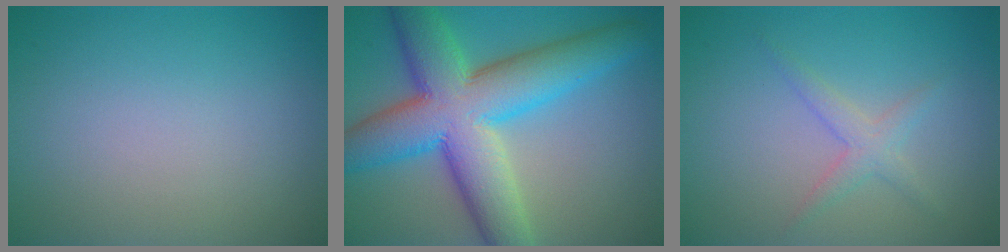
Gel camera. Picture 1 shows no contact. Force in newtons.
{"total": 12.0, "press": 12.0, "slide": 0.5}
{"total": 1.9, "press": 1.9, "slide": 0.1}